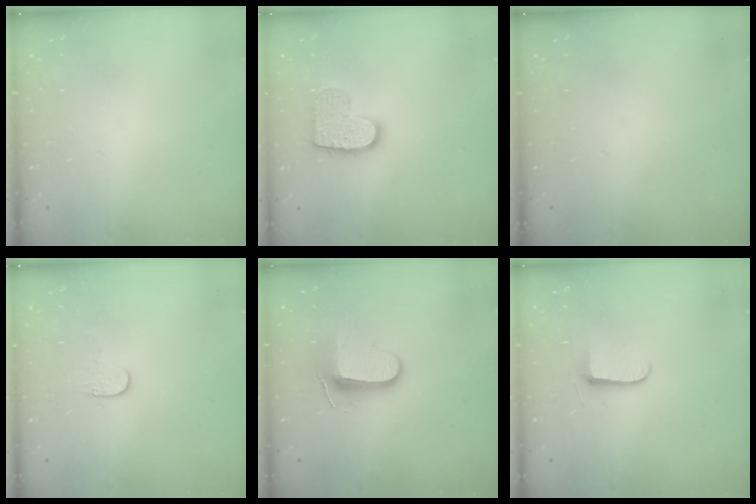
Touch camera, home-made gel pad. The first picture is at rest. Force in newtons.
{"total": 11.2, "press": 11.2, "slide": 0.7}
{"total": 0.0}
{"total": 3.4, "press": 3.4, "slide": 0.4}
{"total": 8.9, "press": 8.9, "slide": 0.8}
{"total": 5.6, "press": 5.6, "slide": 0.7}